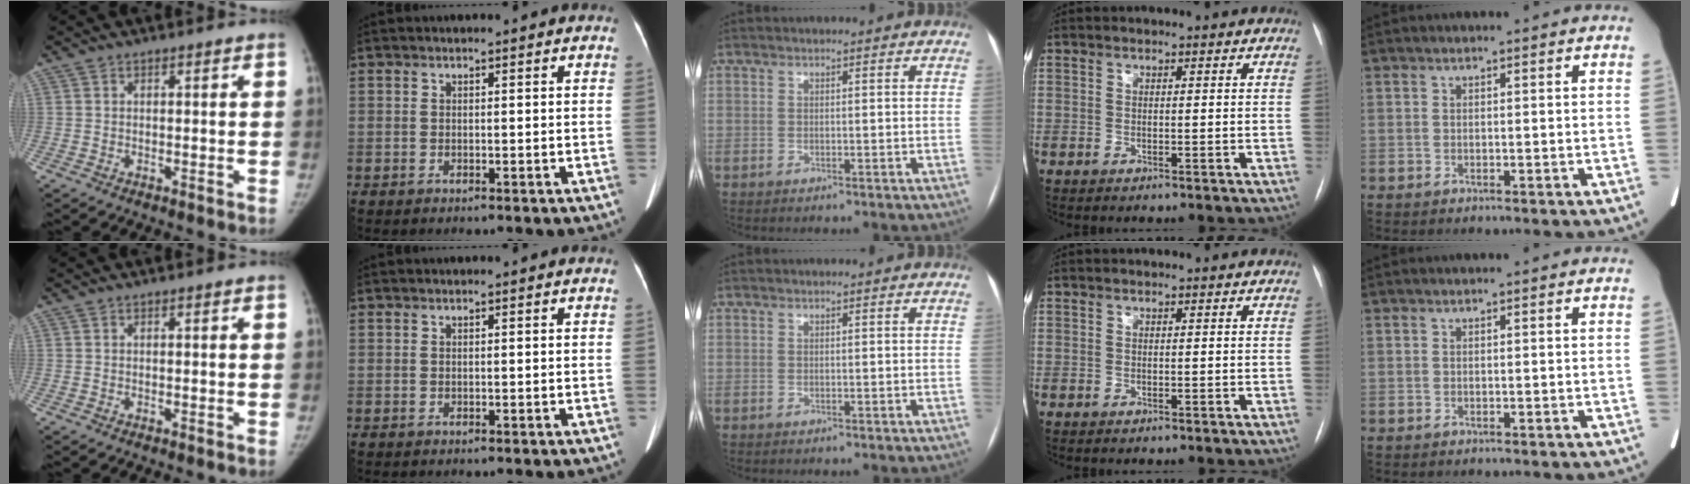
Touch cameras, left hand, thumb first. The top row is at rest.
{}